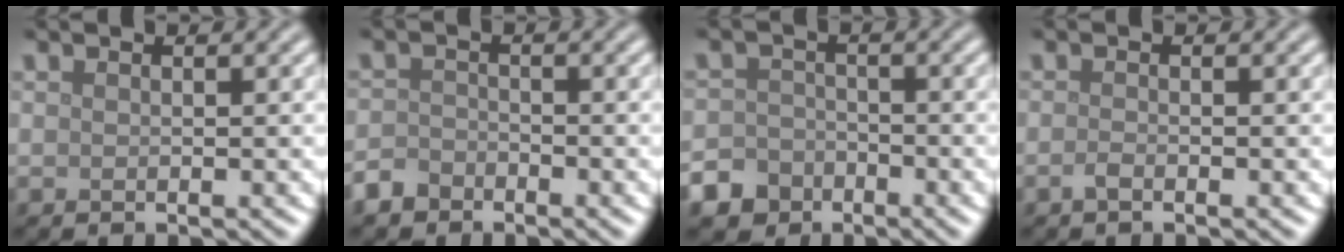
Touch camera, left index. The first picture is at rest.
{"total": 2.0, "force": [-1.6, 1.2, 0.3], "torque": [-0.003, 0.003, -0.039]}
{"total": 5.7, "force": [-3.8, 4.2, 0.8], "torque": [0.003, -0.012, -0.075]}
{"total": 0.8, "force": [-0.5, 0.2, 0.6], "torque": [-0.014, 0.000, -0.011]}